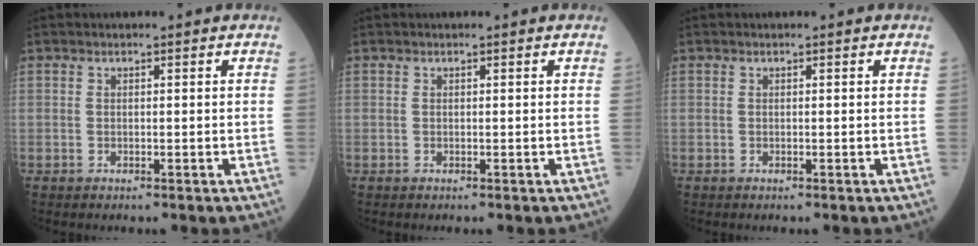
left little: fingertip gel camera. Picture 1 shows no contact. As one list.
[{"total": 0.0}, {"total": 0.0}]